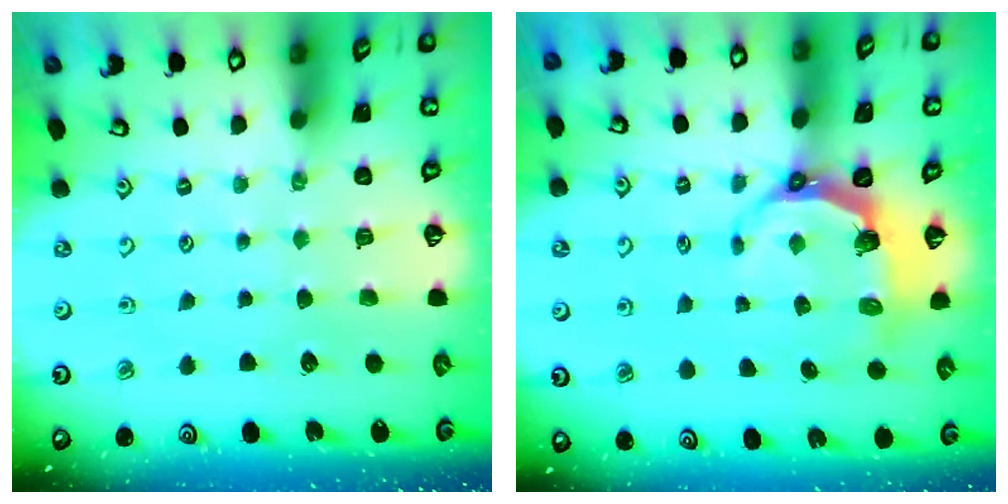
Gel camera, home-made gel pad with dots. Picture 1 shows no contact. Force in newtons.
{"total": 6.4, "press": 4.9, "slide": 4.2}